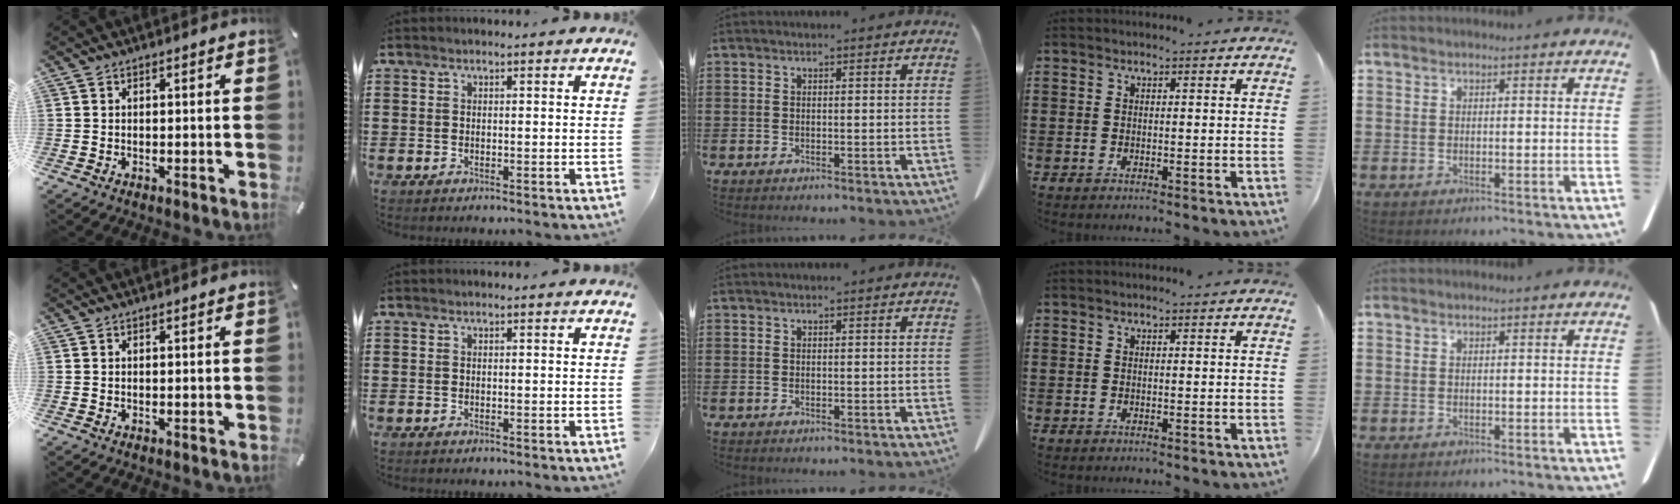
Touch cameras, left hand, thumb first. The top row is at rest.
{}